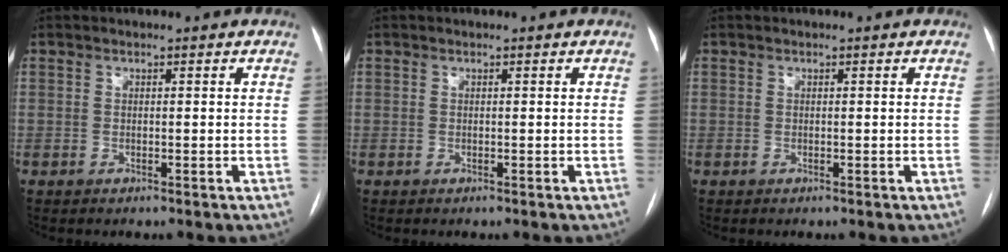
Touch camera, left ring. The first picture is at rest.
{"total": 0.0}
{"total": 0.0}